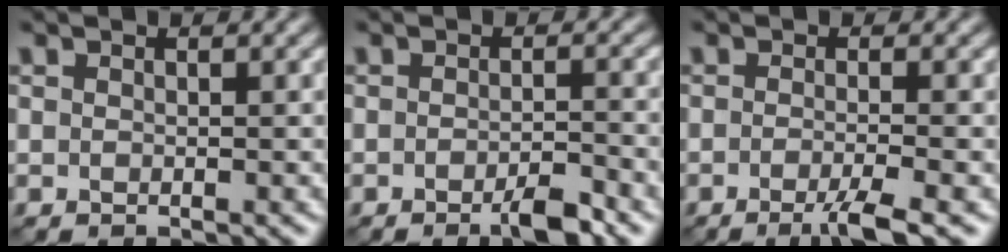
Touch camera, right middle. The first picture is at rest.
{"total": 2.8, "force": [-1.7, 0.5, 2.2], "torque": [-0.035, 0.001, -0.034]}
{"total": 3.2, "force": [-1.6, 0.5, 2.7], "torque": [-0.039, -0.004, -0.038]}